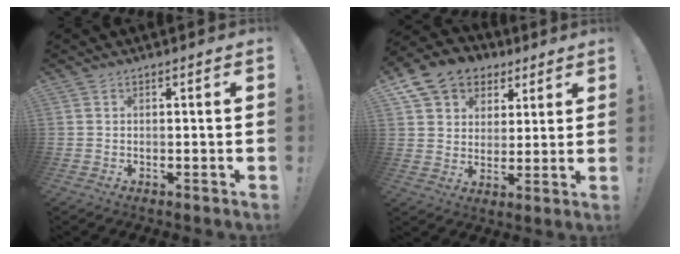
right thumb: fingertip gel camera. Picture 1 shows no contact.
{"total": 12.4, "force": [7.0, 9.4, 4.0], "torque": [-0.063, -0.041, 0.139]}